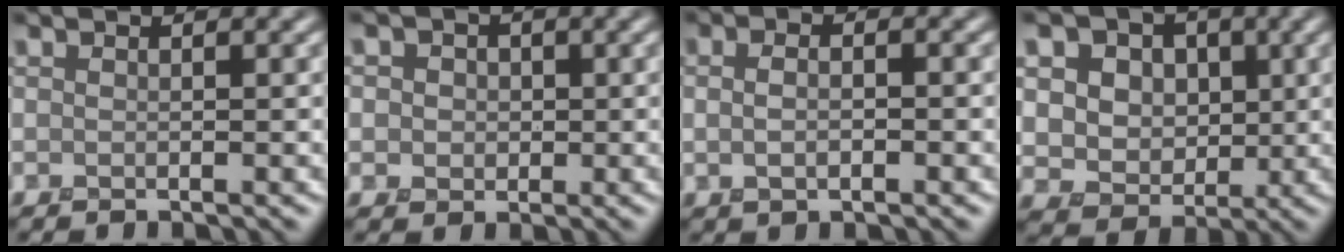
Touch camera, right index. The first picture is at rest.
{"total": 3.0, "force": [0.5, 2.7, 1.2], "torque": [-0.016, 0.009, -0.002]}
{"total": 2.2, "force": [-0.1, 1.4, 1.8], "torque": [-0.031, 0.002, -0.002]}
{"total": 9.2, "force": [2.3, 7.7, 4.5], "torque": [-0.076, 0.018, 0.022]}